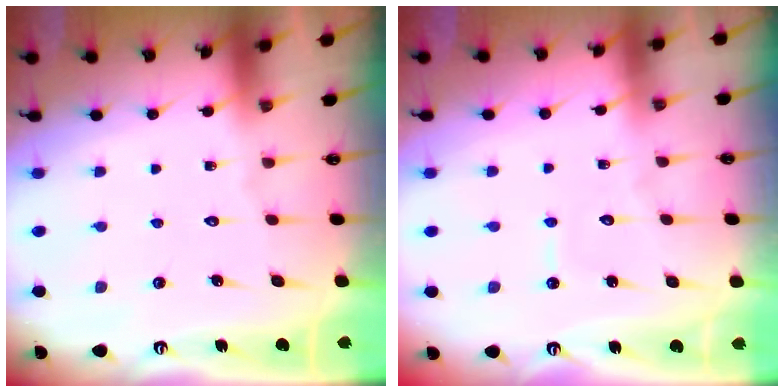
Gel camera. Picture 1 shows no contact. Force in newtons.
{"total": 2.6, "press": 2.6, "slide": 0.3}